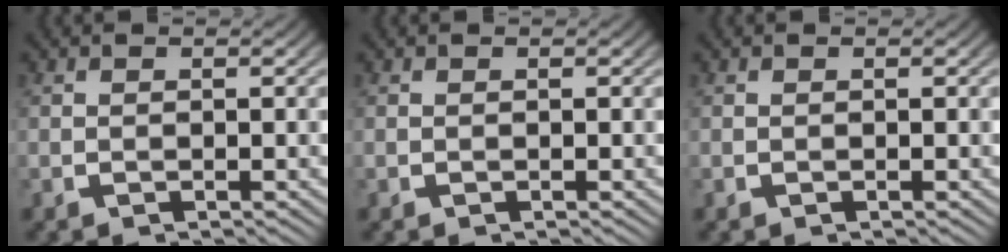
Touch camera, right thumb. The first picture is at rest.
{"total": 0.0}
{"total": 0.0}